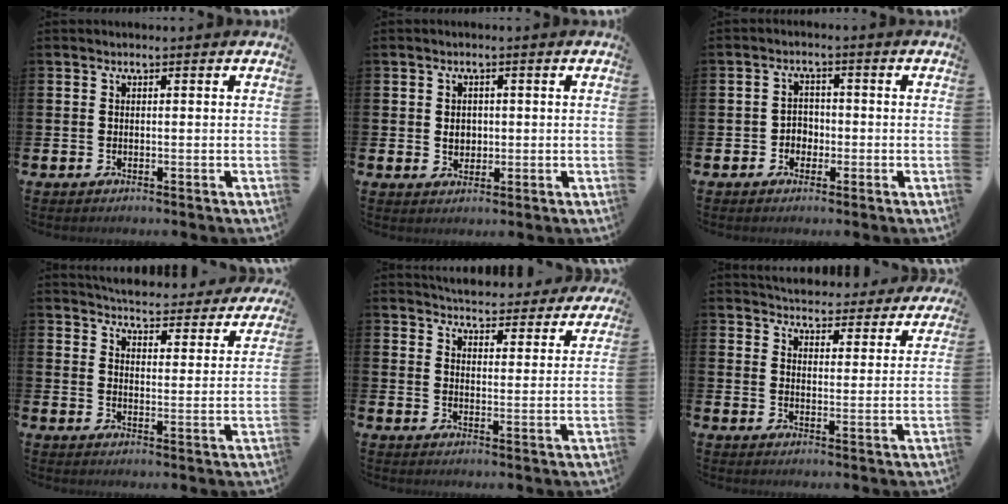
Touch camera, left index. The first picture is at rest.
{"total": 2.2, "force": [0.4, 1.8, 1.1], "torque": [-0.008, 0.004, 0.001]}
{"total": 2.5, "force": [-1.1, 2.1, 0.8], "torque": [-0.019, 0.008, -0.027]}
{"total": 5.2, "force": [5.1, 0.6, 0.5], "torque": [-0.021, -0.046, 0.086]}
{"total": 5.5, "force": [5.4, 0.8, 0.5], "torque": [-0.018, -0.042, 0.095]}
{"total": 5.2, "force": [5.1, 1.0, 0.2], "torque": [-0.016, -0.041, 0.087]}